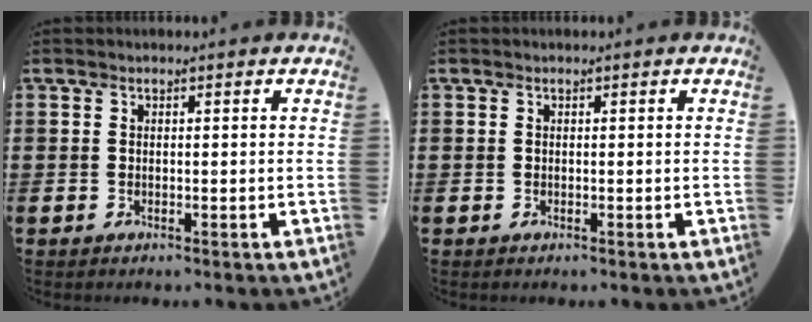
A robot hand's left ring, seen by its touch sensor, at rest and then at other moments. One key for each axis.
{"total": 0.0}